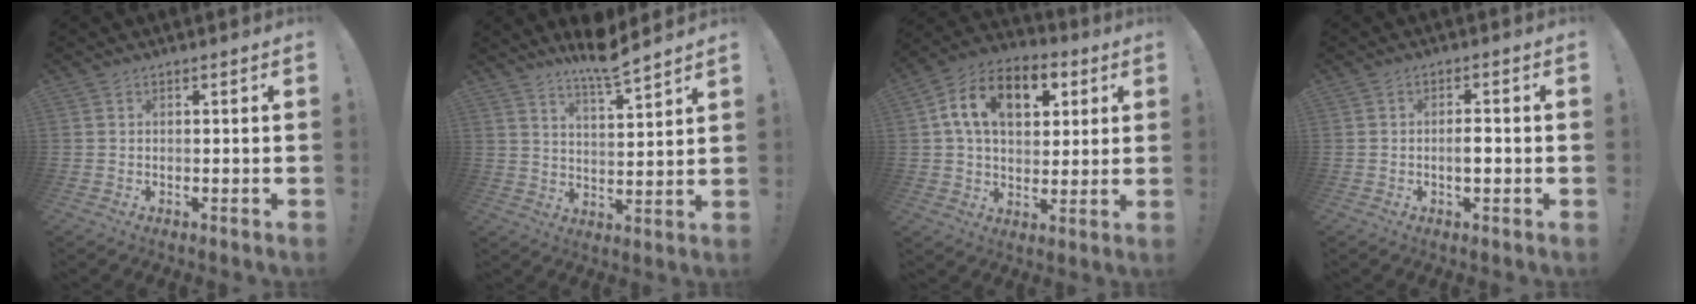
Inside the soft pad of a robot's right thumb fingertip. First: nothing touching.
{"total": 8.5, "force": [7.3, 0.3, 4.3], "torque": [-0.070, -0.052, 0.125]}
{"total": 16.0, "force": [5.8, 10.5, 10.6], "torque": [-0.170, -0.008, 0.105]}
{"total": 3.0, "force": [-0.7, 0.9, 2.7], "torque": [-0.032, -0.002, -0.016]}